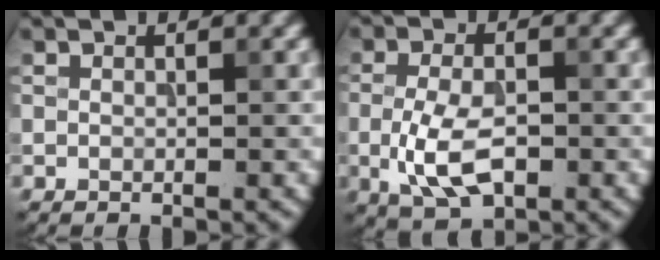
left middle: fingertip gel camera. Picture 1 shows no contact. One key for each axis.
{"total": 4.8, "fx": -1.3, "fy": 2.2, "fz": 4.1, "tx": -0.093, "ty": -0.004, "tz": -0.023}